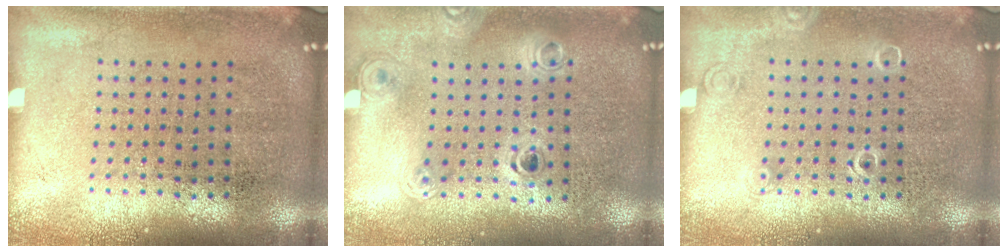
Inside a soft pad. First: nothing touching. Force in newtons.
{"total": 1.2, "press": 1.0, "slide": 0.7}
{"total": 1.0, "press": 1.0, "slide": 0.2}